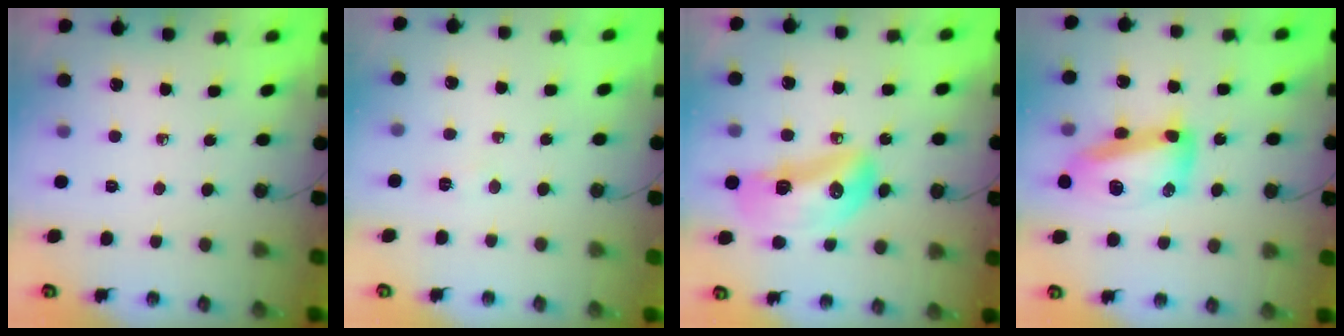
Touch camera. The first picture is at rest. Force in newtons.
{"total": 3.0, "press": 3.0, "slide": 0.5}
{"total": 15.3, "press": 15.2, "slide": 1.8}
{"total": 17.7, "press": 16.6, "slide": 6.0}